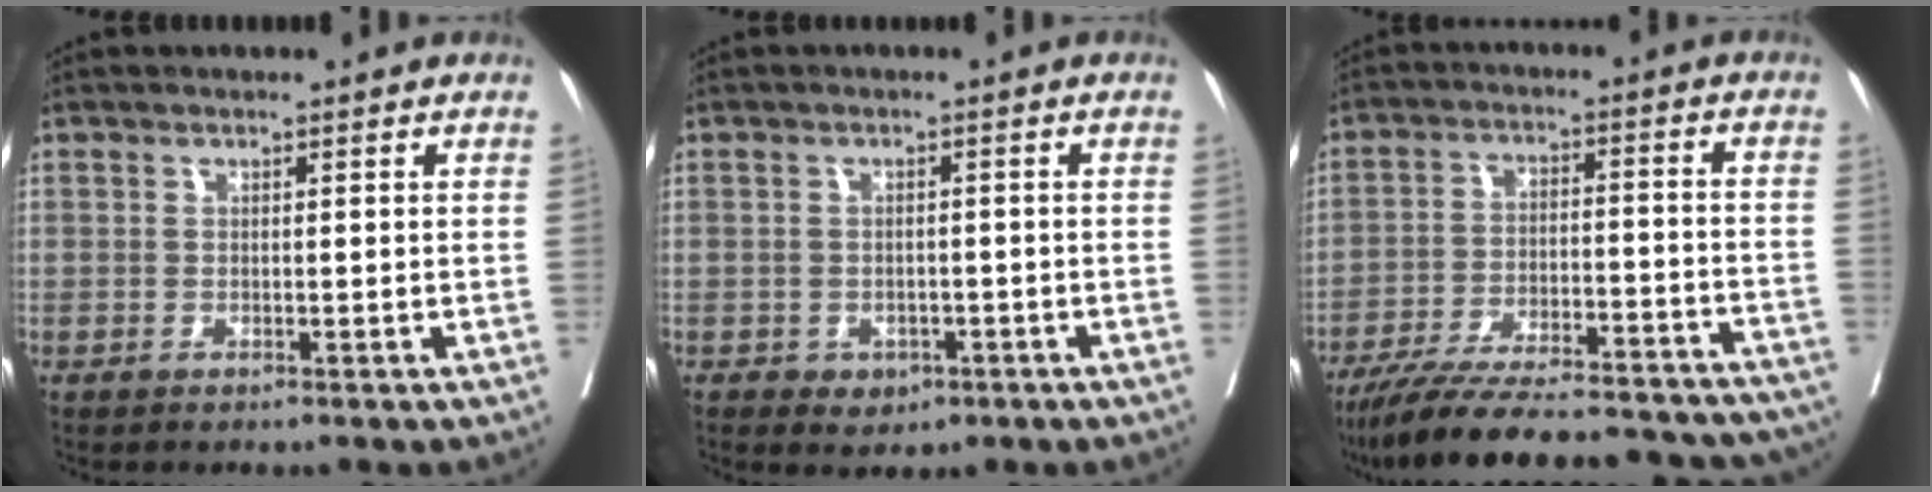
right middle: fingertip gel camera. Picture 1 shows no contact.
{"total": 3.2, "force": [-1.6, 2.4, 1.3], "torque": [-0.015, 0.004, -0.012]}
{"total": 28.5, "force": [-25.2, 5.2, 12.1], "torque": [-0.153, -0.018, -0.346]}